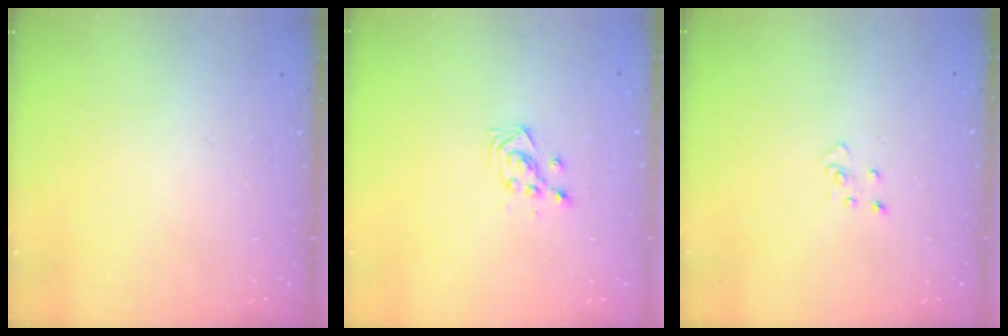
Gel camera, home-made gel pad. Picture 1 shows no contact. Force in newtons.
{"total": 2.9, "press": 2.9, "slide": 0.4}
{"total": 3.2, "press": 3.2, "slide": 0.2}